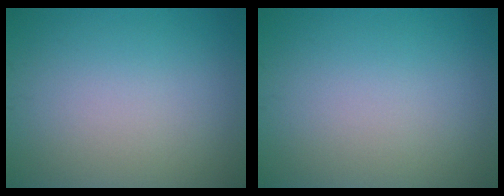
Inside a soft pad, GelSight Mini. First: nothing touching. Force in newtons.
{"total": 0.0}